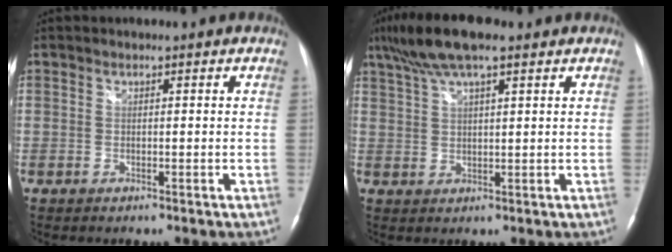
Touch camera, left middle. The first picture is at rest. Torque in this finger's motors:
{"motor_torque": [0.83, -0.68, 0.10, 0.05]}